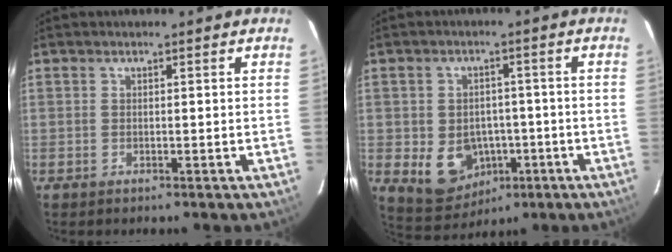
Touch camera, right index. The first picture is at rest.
{"total": 9.2, "force": [-2.8, 7.6, 4.3], "torque": [-0.106, 0.000, -0.018]}